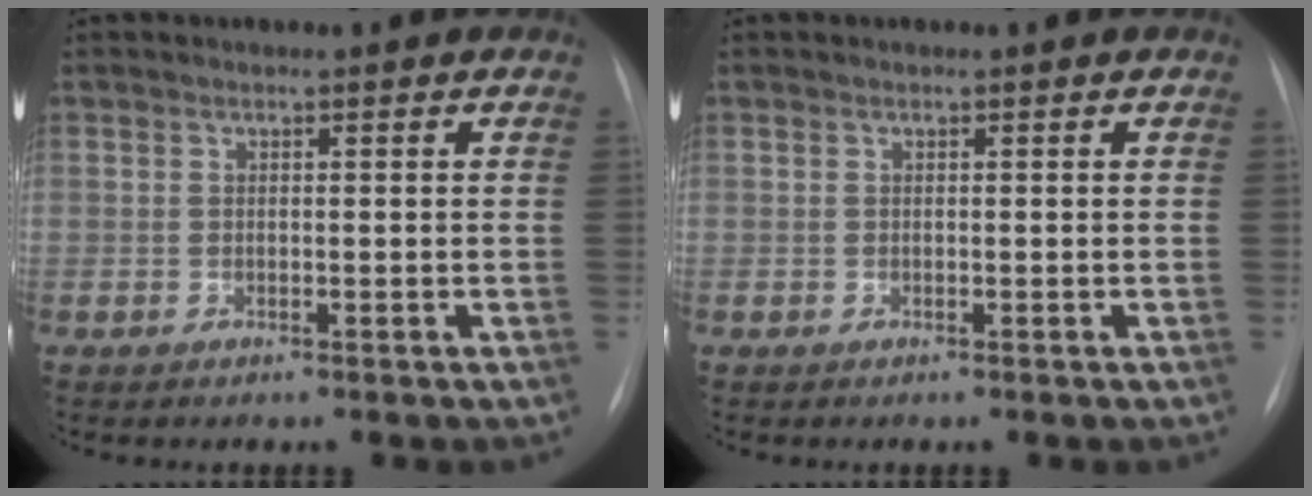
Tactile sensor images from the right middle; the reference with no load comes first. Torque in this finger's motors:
{"motor_torque": [-0.43, -0.32, 0.01, 0.00]}